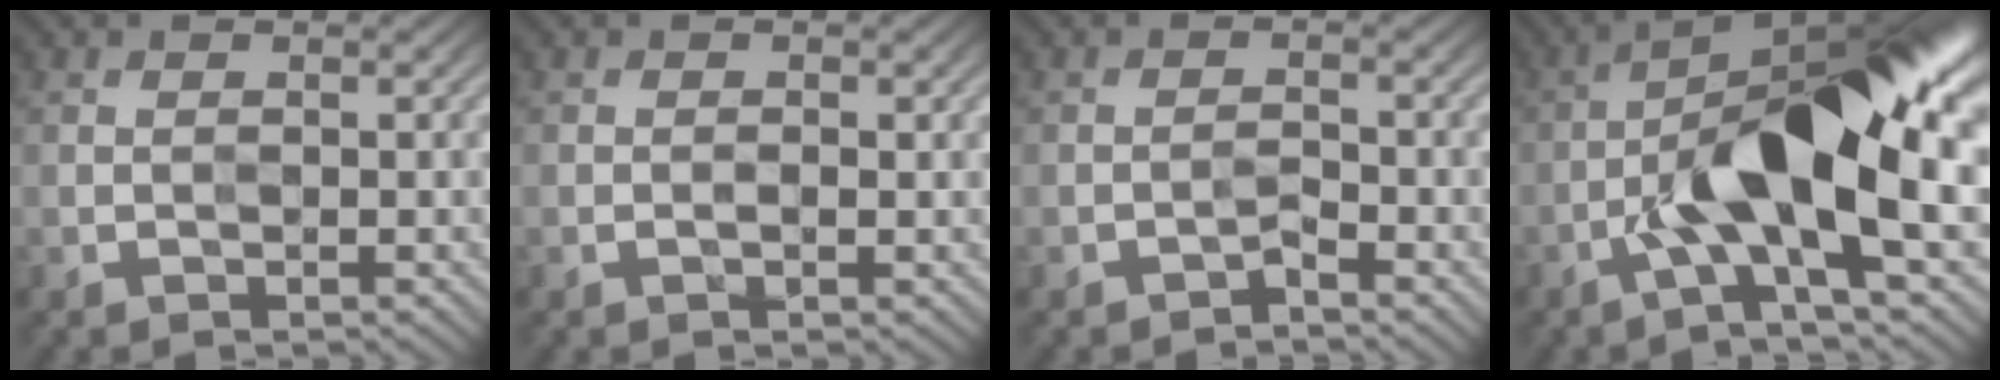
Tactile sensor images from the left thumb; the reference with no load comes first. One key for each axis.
{"total": 0.6, "fx": -0.1, "fy": 0.0, "fz": 0.6, "tx": -0.006, "ty": 0.000, "tz": -0.003}
{"total": 1.1, "fx": -1.1, "fy": 0.1, "fz": 0.4, "tx": -0.002, "ty": 0.006, "tz": -0.024}
{"total": 14.1, "fx": -2.9, "fy": 4.5, "fz": 13.1, "tx": -0.224, "ty": 0.018, "tz": -0.046}